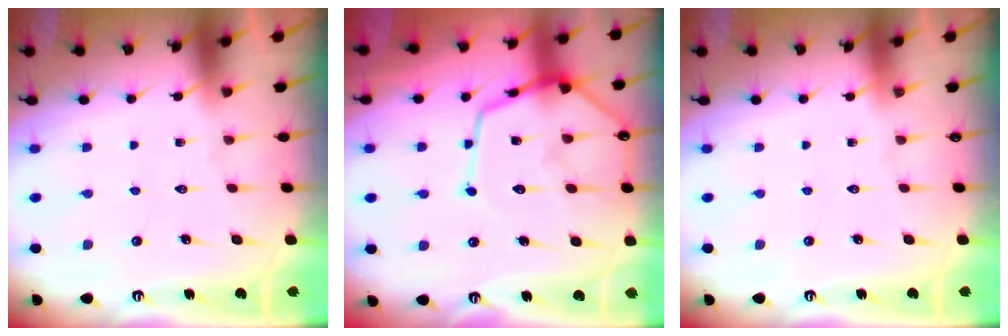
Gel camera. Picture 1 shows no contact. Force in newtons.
{"total": 14.4, "press": 14.3, "slide": 1.3}
{"total": 0.0}